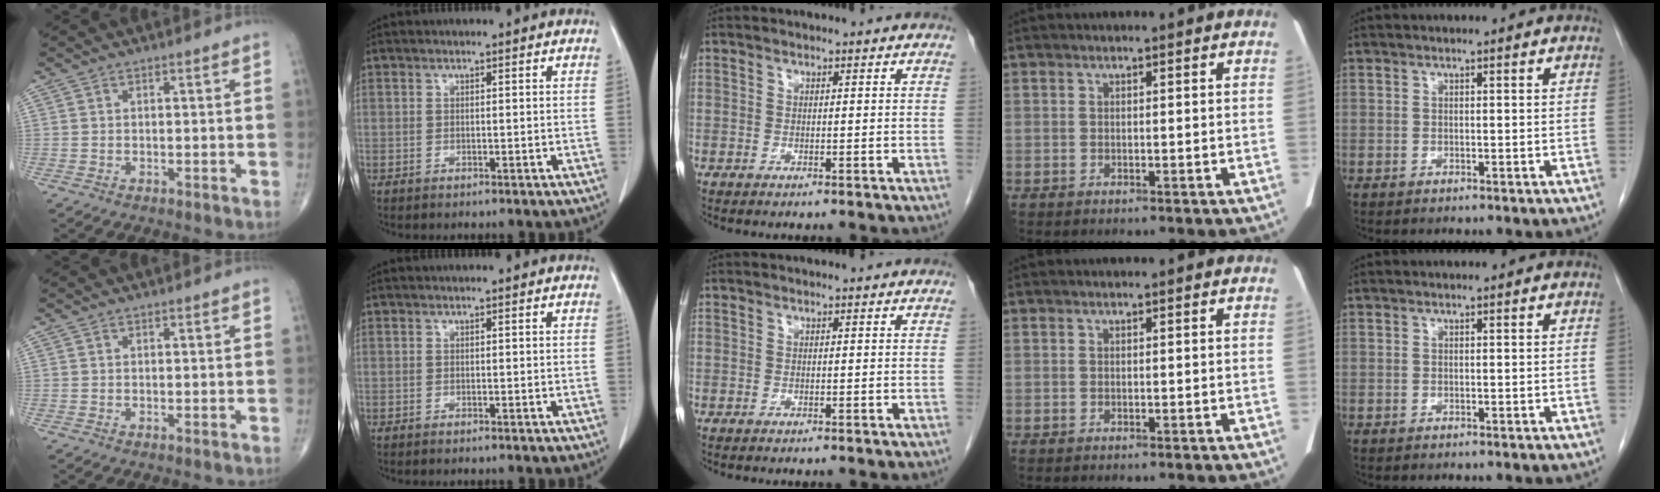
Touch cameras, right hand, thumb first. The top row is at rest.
{}